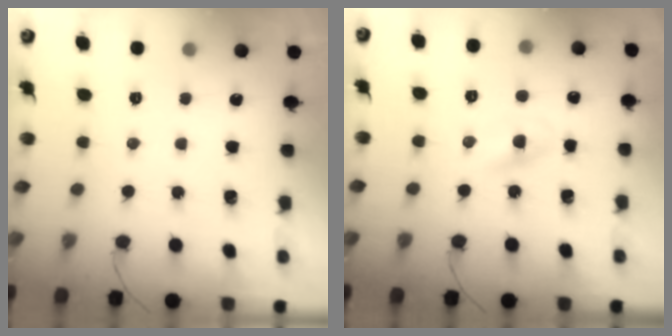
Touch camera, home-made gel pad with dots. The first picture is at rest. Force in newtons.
{"total": 2.8, "press": 2.6, "slide": 1.1}